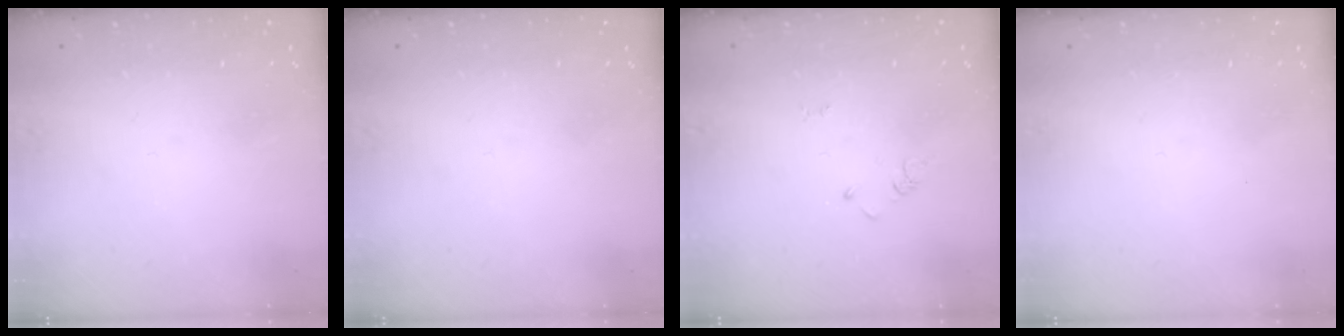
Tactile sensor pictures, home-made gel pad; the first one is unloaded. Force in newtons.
{"total": 0.0}
{"total": 2.4, "press": 2.4, "slide": 0.3}
{"total": 1.7, "press": 1.6, "slide": 0.1}